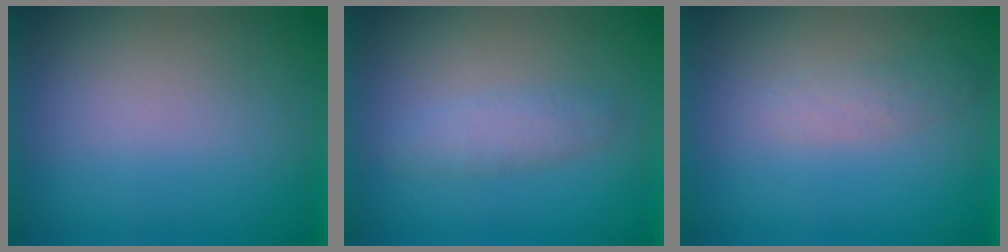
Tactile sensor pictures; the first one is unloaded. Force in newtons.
{"total": 2.4}
{"total": 1.9}